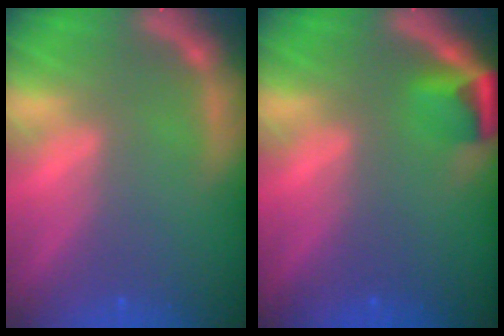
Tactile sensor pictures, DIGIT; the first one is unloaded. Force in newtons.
{"total": 2.9}